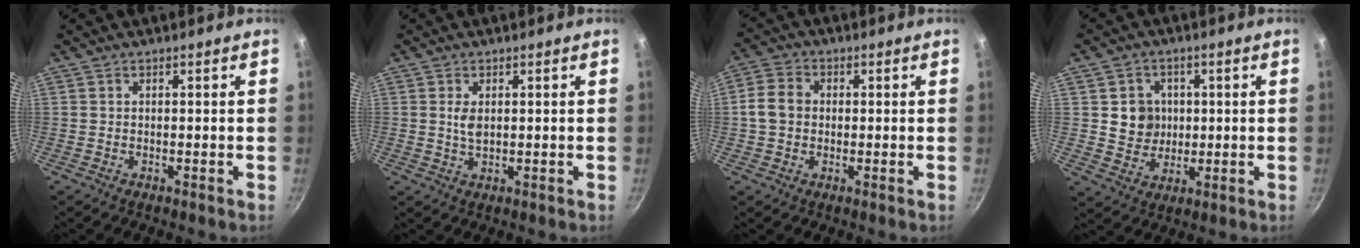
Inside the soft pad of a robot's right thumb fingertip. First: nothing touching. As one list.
[{"total": 2.8, "force": [0.6, 1.5, 2.3], "torque": [-0.041, -0.006, 0.013]}, {"total": 5.9, "force": [0.1, 4.9, 3.3], "torque": [-0.051, 0.011, -0.011]}, {"total": 6.9, "force": [1.0, 6.3, 2.6], "torque": [-0.012, -0.004, 0.021]}]